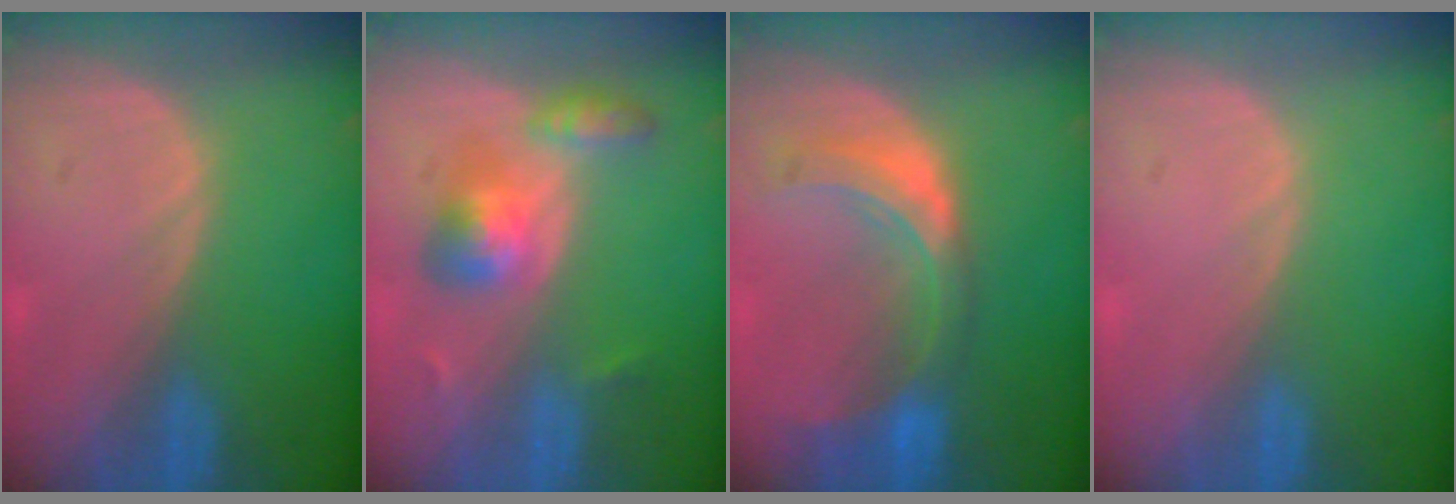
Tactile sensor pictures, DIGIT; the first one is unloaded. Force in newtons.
{"total": 5.7, "press": 5.4, "slide": 1.6}
{"total": 8.0, "press": 7.1, "slide": 3.8}
{"total": 0.0}